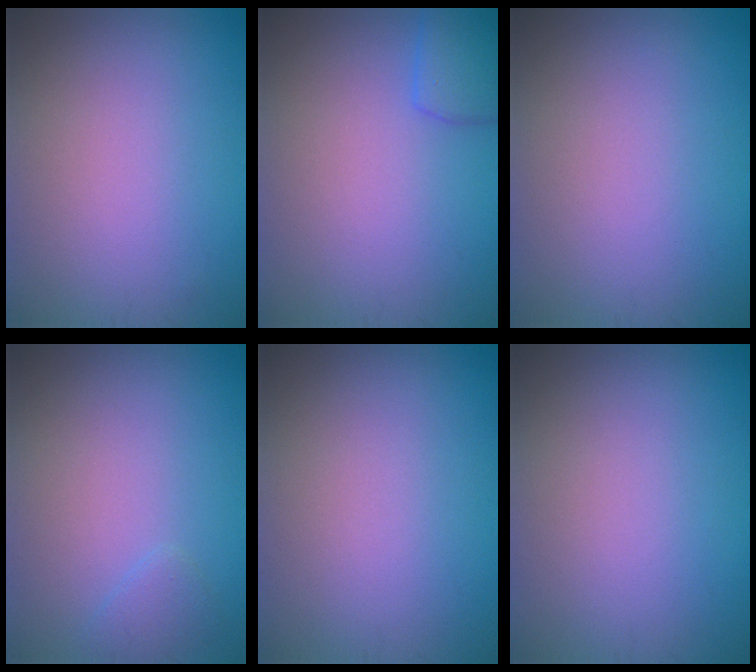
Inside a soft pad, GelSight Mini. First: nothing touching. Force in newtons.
{"total": 2.6, "press": 2.6, "slide": 0.1}
{"total": 0.0}
{"total": 1.0, "press": 1.0, "slide": 0.1}
{"total": 0.0}
{"total": 0.0}